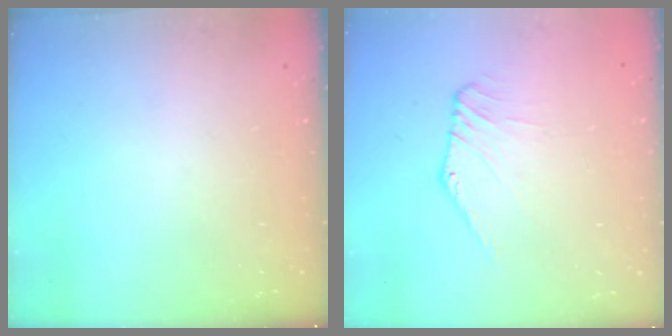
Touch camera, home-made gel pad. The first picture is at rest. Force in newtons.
{"total": 1.1, "press": 1.0, "slide": 0.3}